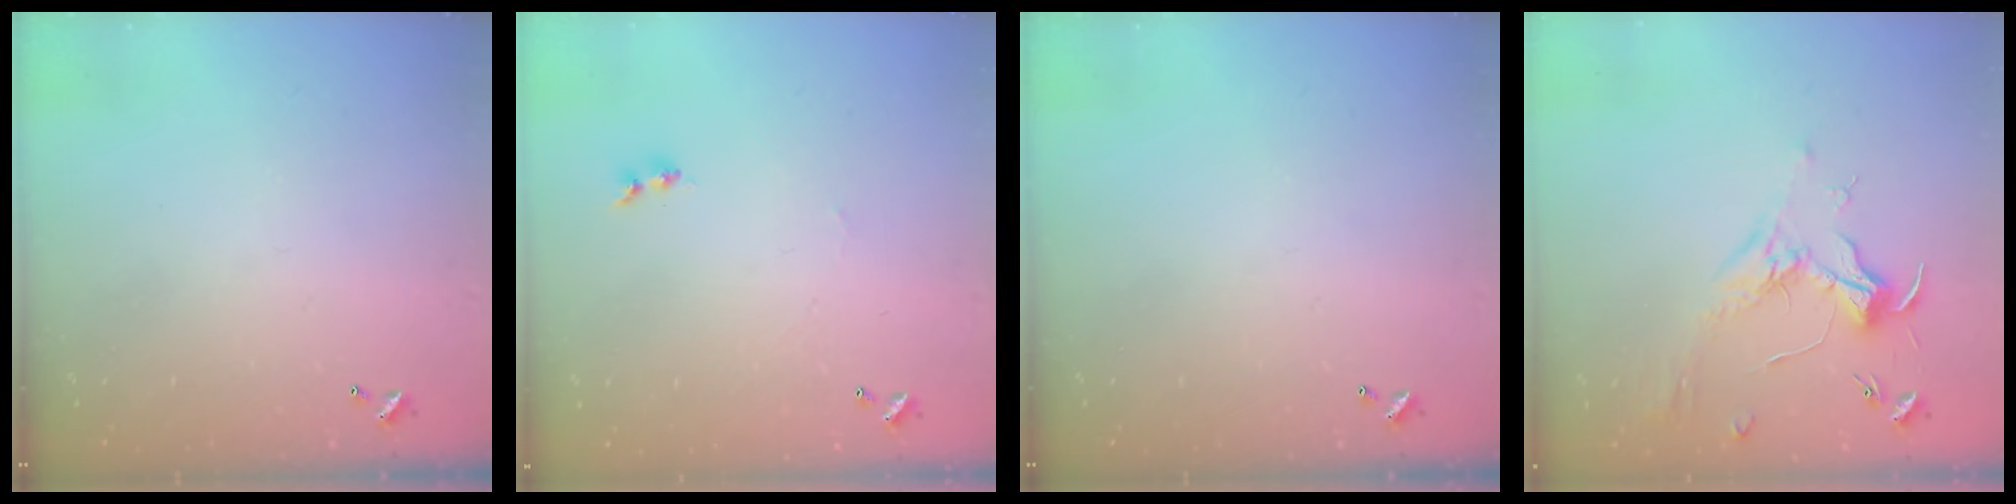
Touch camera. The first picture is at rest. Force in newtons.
{"total": 1.1, "press": 0.9, "slide": 0.5}
{"total": 0.0}
{"total": 1.8, "press": 1.6, "slide": 0.7}